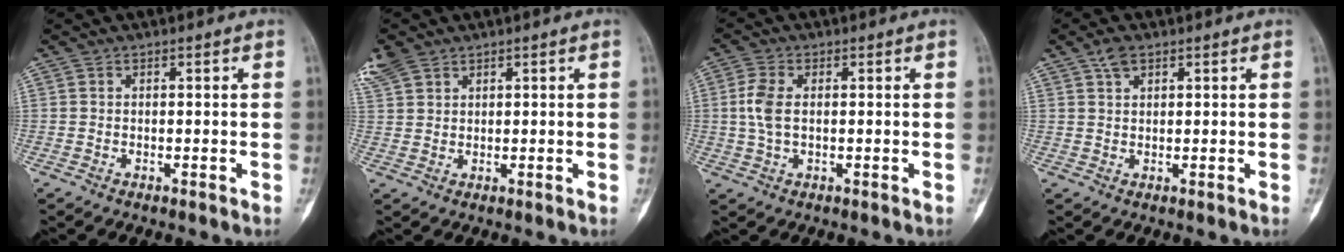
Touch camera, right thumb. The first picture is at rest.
{"total": 5.5, "force": [3.6, 3.5, 2.2], "torque": [-0.052, 0.011, 0.085]}
{"total": 5.1, "force": [0.4, 2.8, 4.2], "torque": [-0.105, 0.006, 0.004]}
{"total": 2.9, "force": [1.8, 1.5, 1.7], "torque": [-0.031, 0.000, 0.036]}